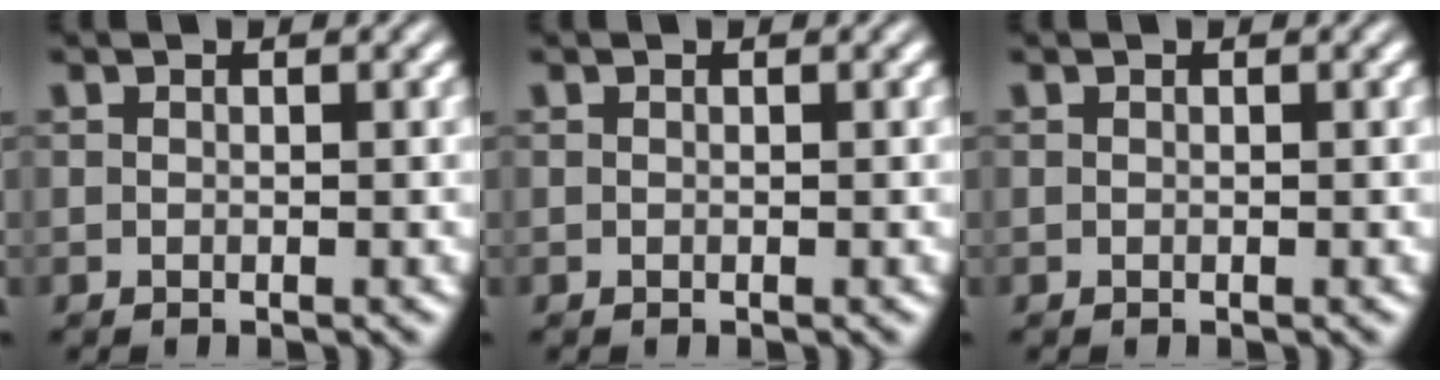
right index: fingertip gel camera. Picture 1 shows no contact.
{"total": 0.0}
{"total": 0.0}